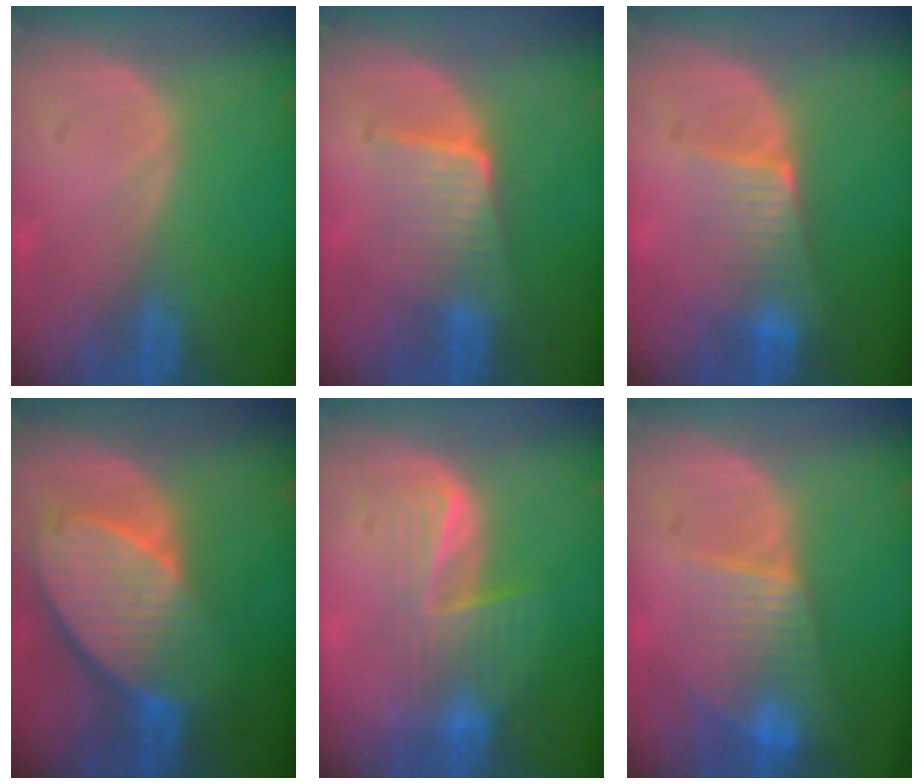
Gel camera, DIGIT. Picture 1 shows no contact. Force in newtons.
{"total": 6.7, "press": 5.8, "slide": 3.4}
{"total": 6.5, "press": 5.6, "slide": 3.3}
{"total": 10.2, "press": 8.8, "slide": 5.2}
{"total": 6.5, "press": 6.2, "slide": 1.9}
{"total": 7.9, "press": 6.9, "slide": 3.8}